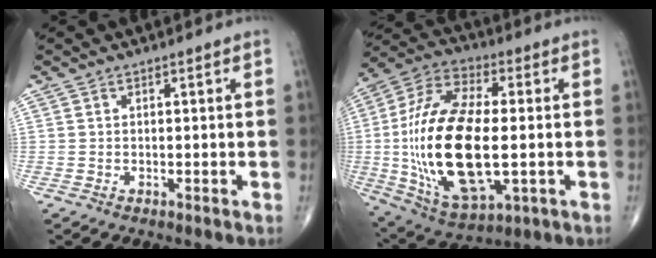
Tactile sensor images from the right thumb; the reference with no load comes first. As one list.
[{"total": 25.7, "force": [-1.8, 11.9, 22.6], "torque": [-0.459, 0.003, -0.019]}]